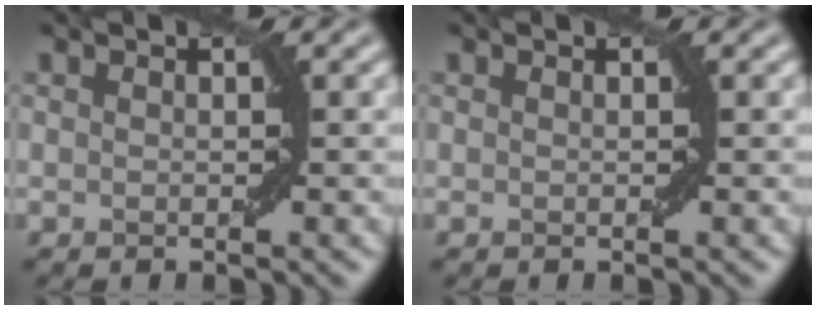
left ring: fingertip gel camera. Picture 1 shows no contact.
{"total": 0.0}